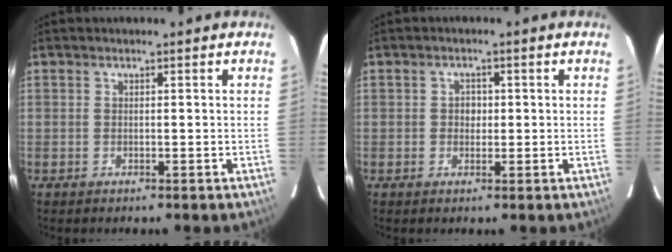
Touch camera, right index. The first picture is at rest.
{"total": 1.9, "force": [-0.1, 1.8, 0.7], "torque": [-0.009, 0.006, -0.003]}